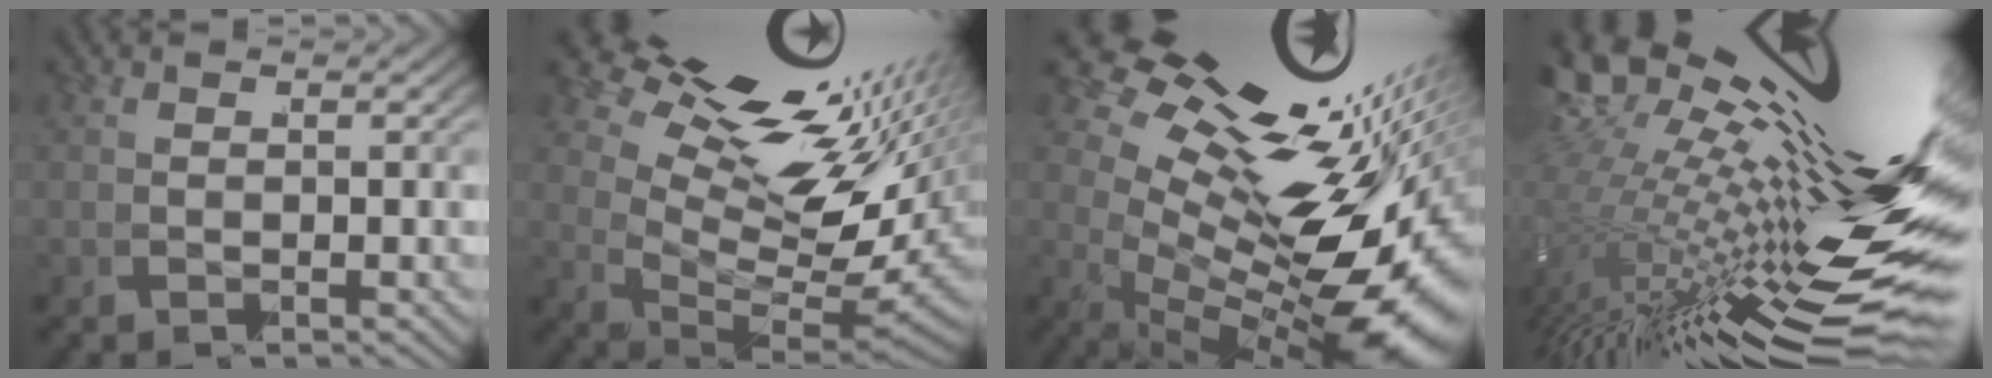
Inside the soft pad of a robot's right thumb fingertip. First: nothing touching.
{"total": 14.8, "force": [3.3, 8.9, 11.3], "torque": [-0.168, -0.011, 0.052]}
{"total": 17.9, "force": [1.6, 9.7, 15.0], "torque": [-0.212, -0.006, 0.026]}
{"total": 18.2, "force": [2.2, 10.0, 15.0], "torque": [-0.231, -0.022, 0.035]}